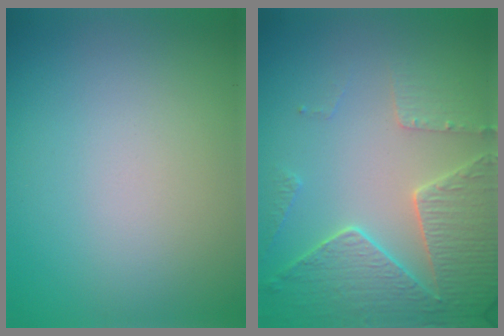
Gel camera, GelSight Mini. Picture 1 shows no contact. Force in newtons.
{"total": 5.7, "press": 4.9, "slide": 3.0}